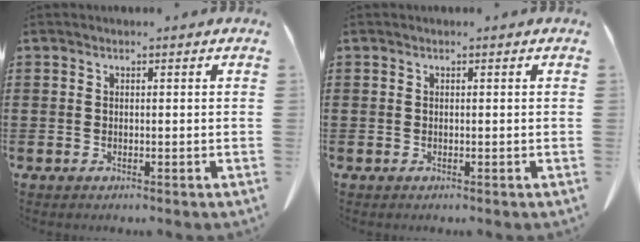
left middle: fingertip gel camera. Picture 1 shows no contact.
{"total": 0.0}